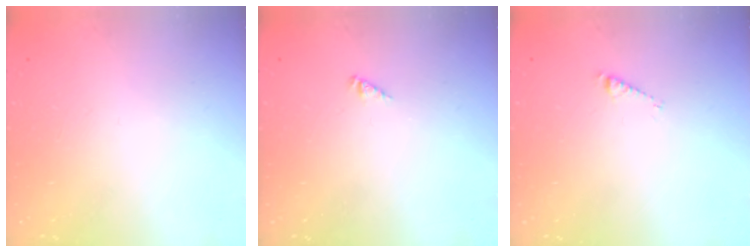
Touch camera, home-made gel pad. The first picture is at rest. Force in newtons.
{"total": 0.0}
{"total": 2.7, "press": 2.7, "slide": 0.2}